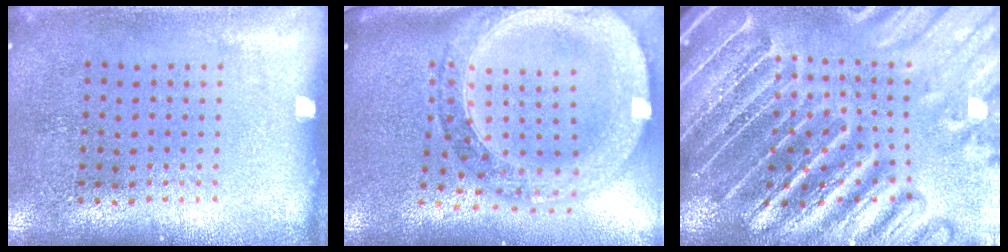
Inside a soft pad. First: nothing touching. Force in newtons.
{"total": 2.7, "press": 2.4, "slide": 1.4}
{"total": 4.7, "press": 4.3, "slide": 1.9}